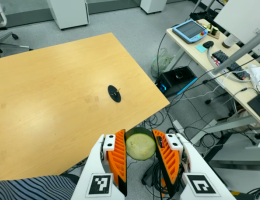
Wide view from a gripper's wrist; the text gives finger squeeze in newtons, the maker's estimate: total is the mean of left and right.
{"total": 12.0, "left": 12.3, "right": 11.8}